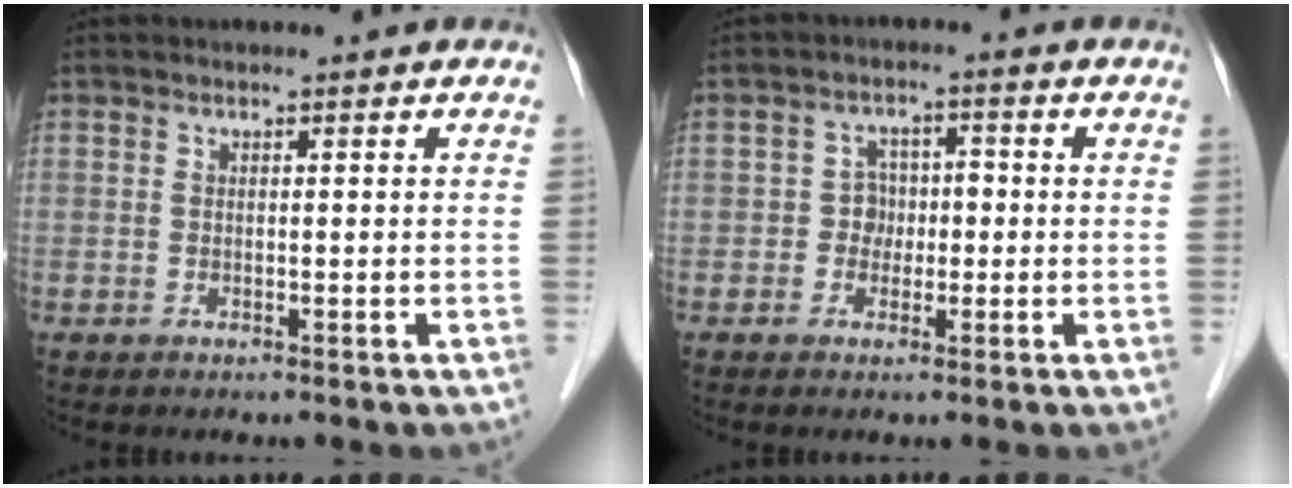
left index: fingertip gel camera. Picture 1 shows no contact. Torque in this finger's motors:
{"motor_torque": [-0.18, -0.07, 0.03, -0.01]}